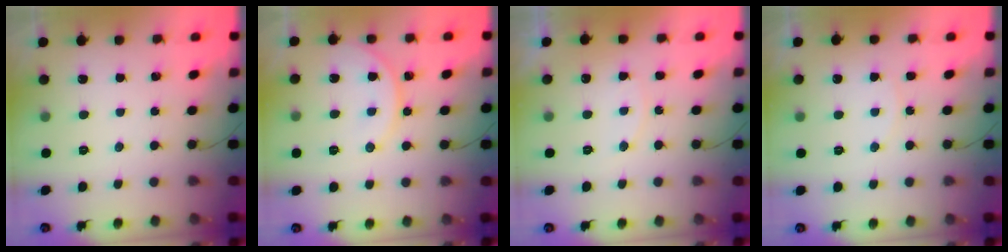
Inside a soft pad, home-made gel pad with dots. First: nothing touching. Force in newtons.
{"total": 9.4, "press": 9.4, "slide": 0.2}
{"total": 5.1, "press": 5.1, "slide": 0.5}
{"total": 6.7, "press": 6.7, "slide": 0.5}